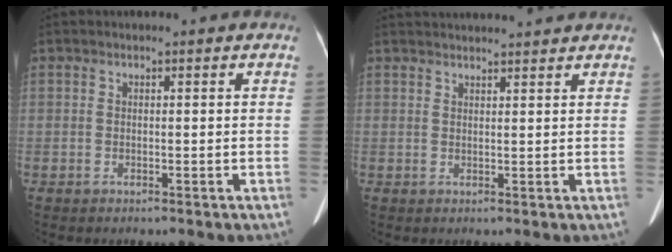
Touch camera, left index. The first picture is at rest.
{"total": 9.3, "force": [8.8, 0.3, 2.7], "torque": [-0.039, 0.031, 0.112]}